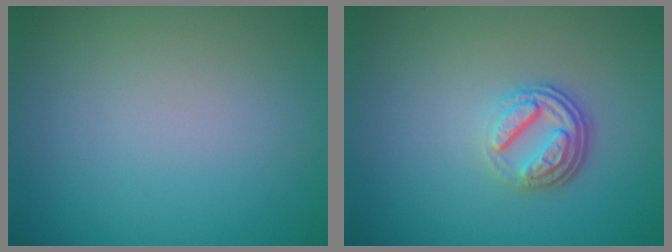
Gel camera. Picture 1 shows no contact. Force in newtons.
{"total": 3.7, "press": 2.6, "slide": 2.6}